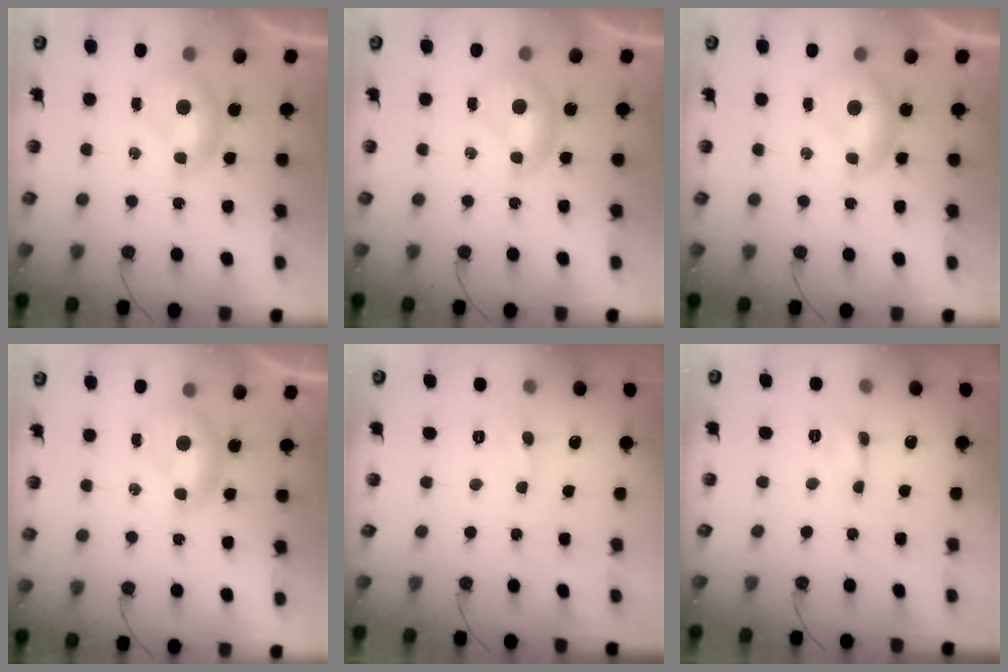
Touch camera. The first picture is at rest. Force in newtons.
{"total": 0.0}
{"total": 1.1, "press": 1.1, "slide": 0.2}
{"total": 0.0}
{"total": 0.8, "press": 0.8, "slide": 0.2}
{"total": 0.5, "press": 0.5, "slide": 0.3}